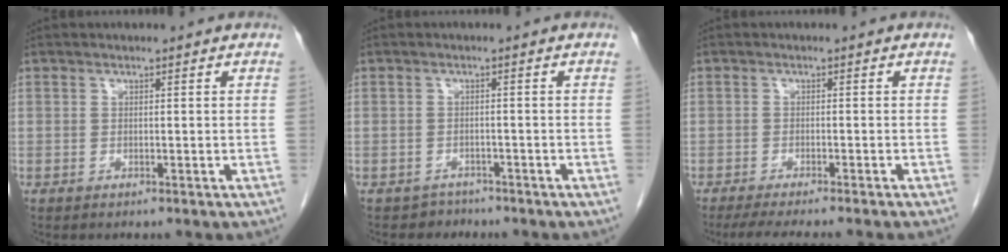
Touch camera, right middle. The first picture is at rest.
{"total": 2.3, "force": [-1.9, 1.2, -0.8], "torque": [0.004, 0.003, -0.032]}
{"total": 8.4, "force": [-7.2, -0.5, 4.2], "torque": [-0.044, -0.019, -0.108]}